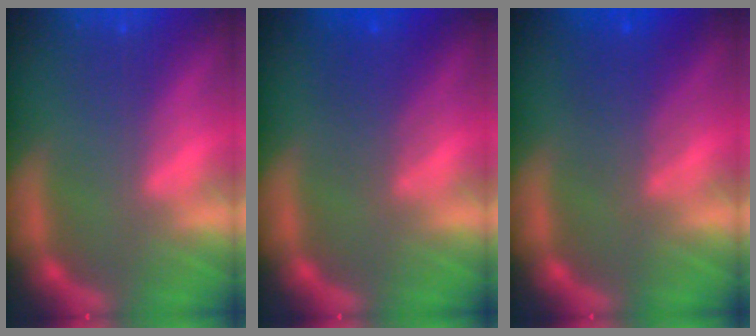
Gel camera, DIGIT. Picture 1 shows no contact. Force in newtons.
{"total": 3.0}
{"total": 3.5}